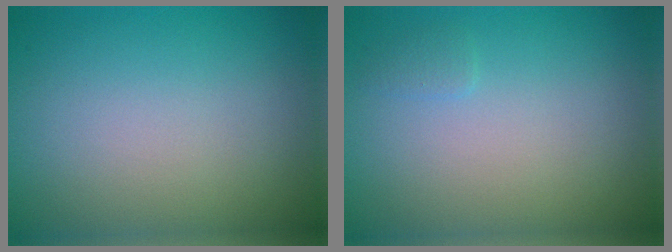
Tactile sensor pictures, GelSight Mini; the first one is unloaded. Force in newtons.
{"total": 0.6, "press": 0.6, "slide": 0.0}